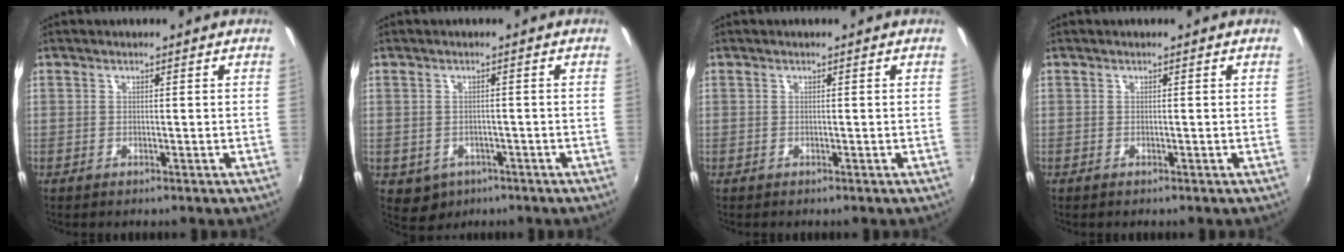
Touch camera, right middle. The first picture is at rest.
{"total": 4.3, "force": [-1.9, 3.6, 1.4], "torque": [-0.035, -0.006, -0.018]}
{"total": 0.0}
{"total": 0.0}